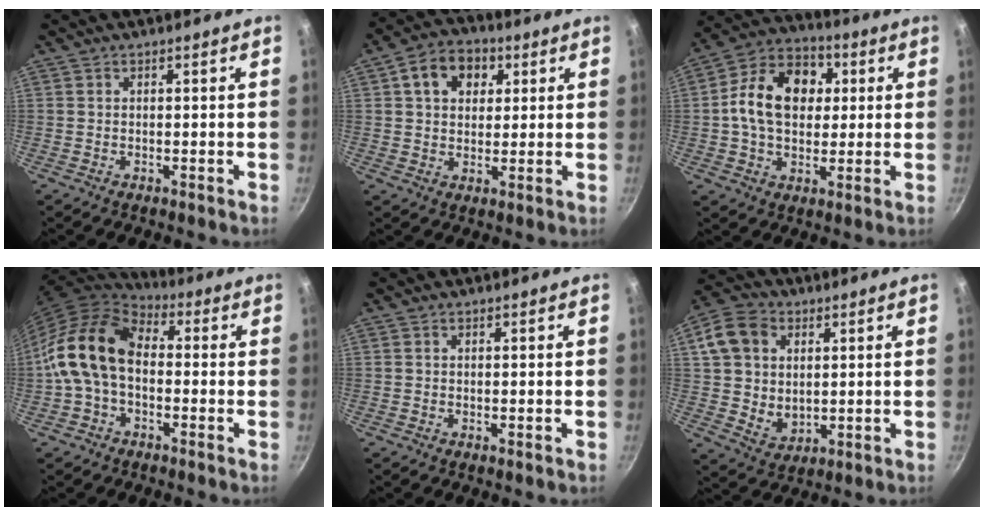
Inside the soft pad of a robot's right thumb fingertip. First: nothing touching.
{"total": 9.9, "force": [3.4, 7.4, 5.6], "torque": [-0.067, 0.006, 0.044]}
{"total": 15.9, "force": [2.2, 11.7, 10.5], "torque": [-0.147, 0.020, 0.020]}
{"total": 14.6, "force": [-0.6, 9.8, 10.9], "torque": [-0.187, 0.039, -0.030]}
{"total": 0.0}
{"total": 12.3, "force": [3.1, 9.7, 6.9], "torque": [-0.107, -0.010, 0.056]}